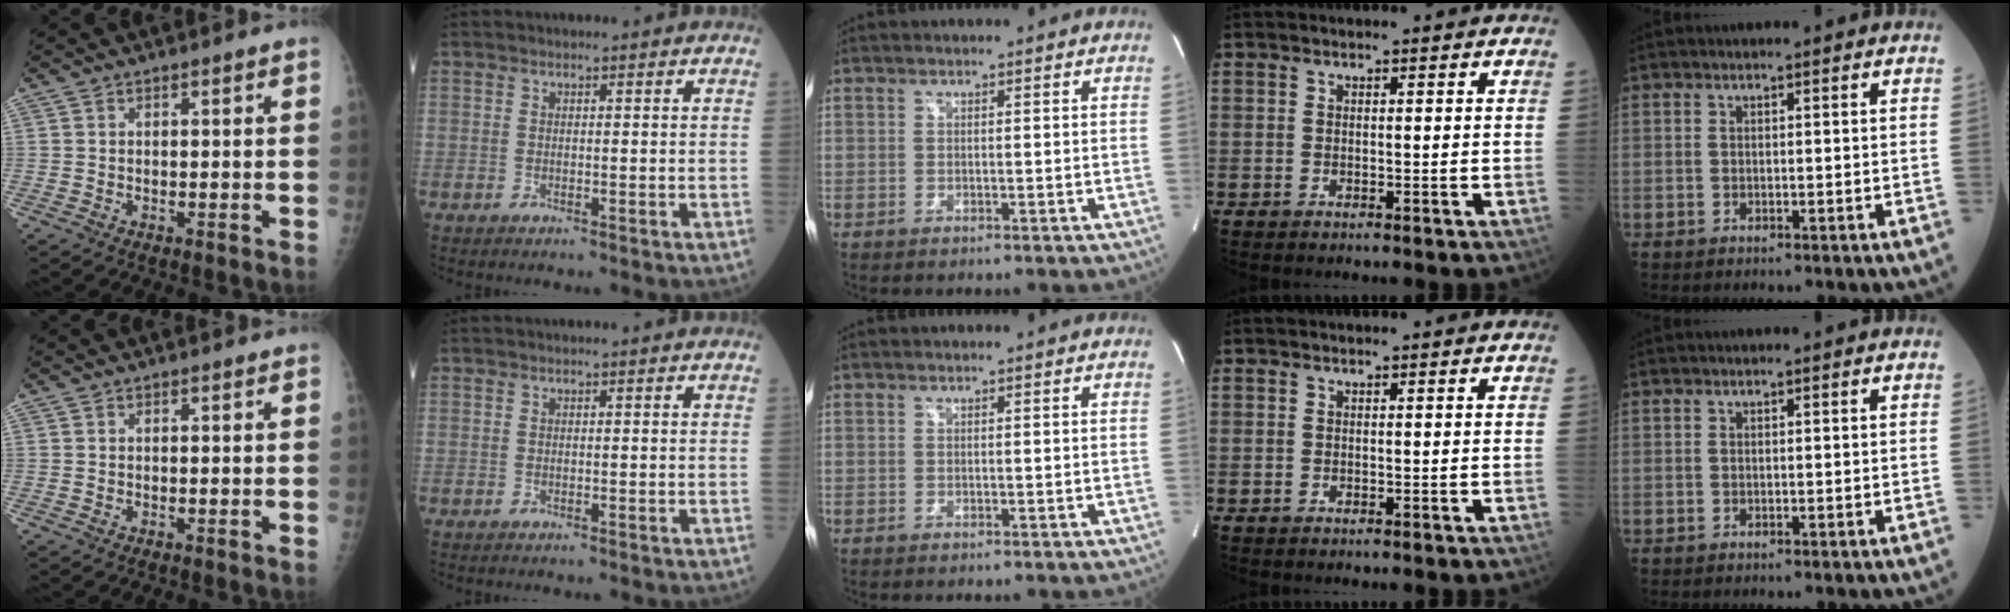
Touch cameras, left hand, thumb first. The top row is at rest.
{}